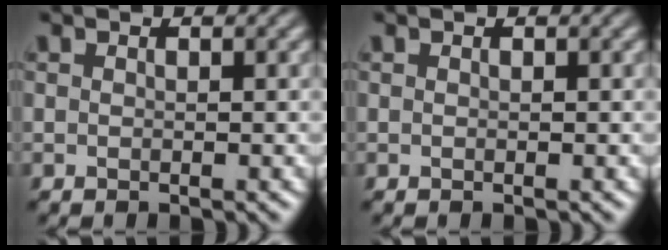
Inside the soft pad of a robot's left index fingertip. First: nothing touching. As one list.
[{"total": 0.0}]